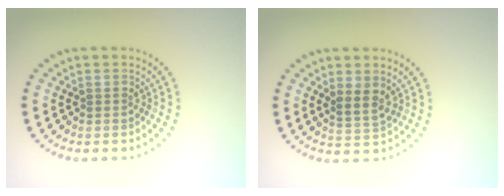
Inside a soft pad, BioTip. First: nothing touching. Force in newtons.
{"total": 1.9, "press": 1.5, "slide": 1.3}